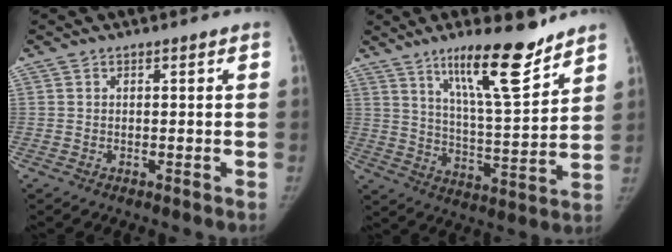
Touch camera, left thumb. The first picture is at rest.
{"total": 15.7, "force": [11.0, 3.1, 10.8], "torque": [-0.154, -0.078, 0.188]}